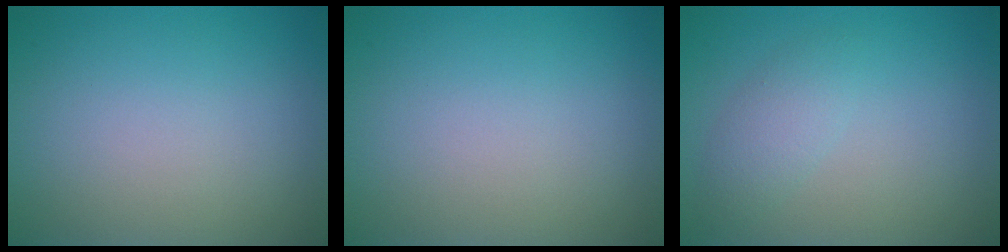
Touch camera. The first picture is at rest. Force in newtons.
{"total": 0.0}
{"total": 2.0, "press": 2.0, "slide": 0.1}